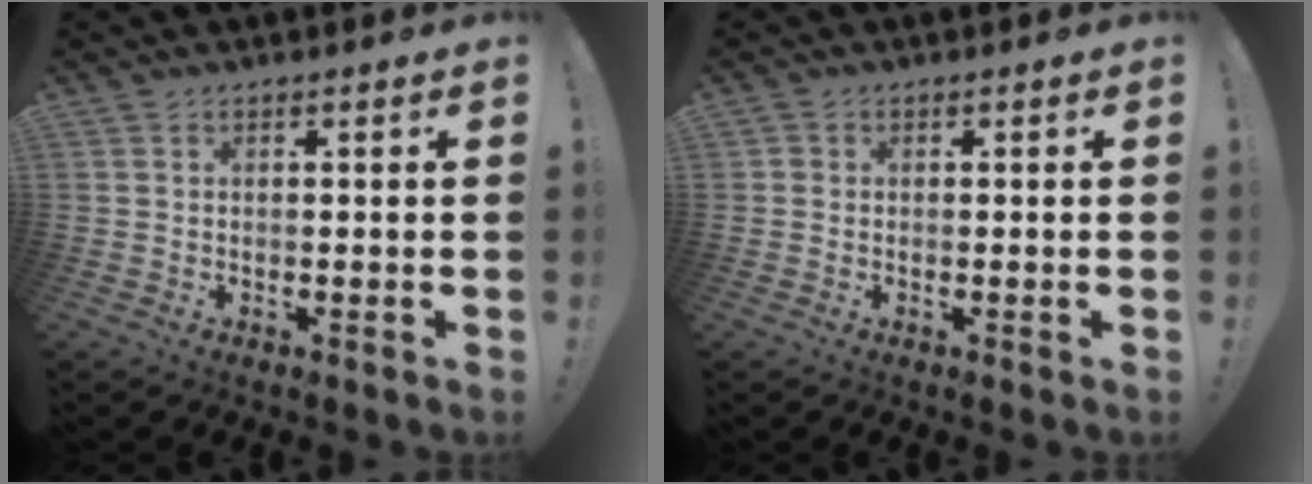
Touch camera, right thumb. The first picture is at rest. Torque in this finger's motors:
{"motor_torque": [0.02, 0.19, -0.27, -0.07, -0.02]}